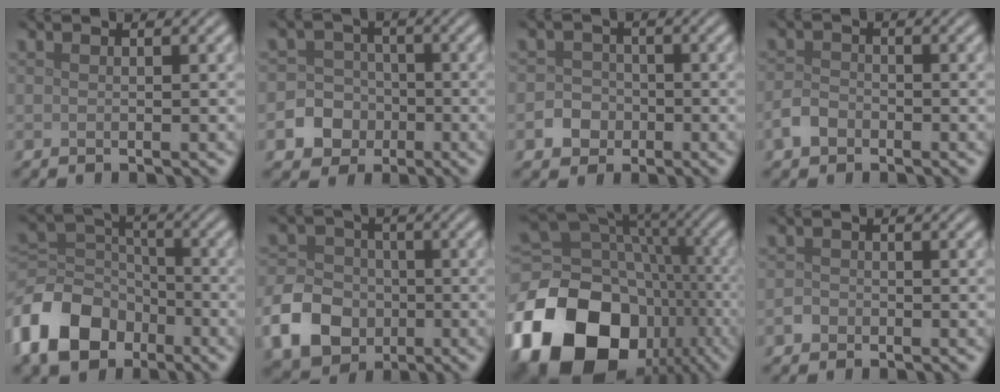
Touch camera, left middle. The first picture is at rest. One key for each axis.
{"total": 5.4, "fx": -2.1, "fy": 4.9, "fz": 1.2, "tx": -0.001, "ty": 0.000, "tz": -0.060}
{"total": 2.5, "fx": -0.9, "fy": 2.2, "fz": 0.7, "tx": 0.005, "ty": 0.003, "tz": -0.023}
{"total": 2.0, "fx": -1.3, "fy": 1.3, "fz": 0.8, "tx": -0.013, "ty": 0.003, "tz": -0.031}
{"total": 9.1, "fx": -4.8, "fy": 6.3, "fz": 4.5, "tx": -0.093, "ty": -0.002, "tz": -0.112}
{"total": 7.5, "fx": -2.9, "fy": 5.8, "fz": 3.7, "tx": -0.078, "ty": -0.007, "tz": -0.066}
{"total": 22.7, "fx": -9.5, "fy": 17.6, "fz": 10.7, "tx": -0.223, "ty": -0.051, "tz": -0.146}
{"total": 1.1, "fx": -0.6, "fy": 0.8, "fz": 0.3, "tx": -0.002, "ty": 0.001, "tz": -0.014}